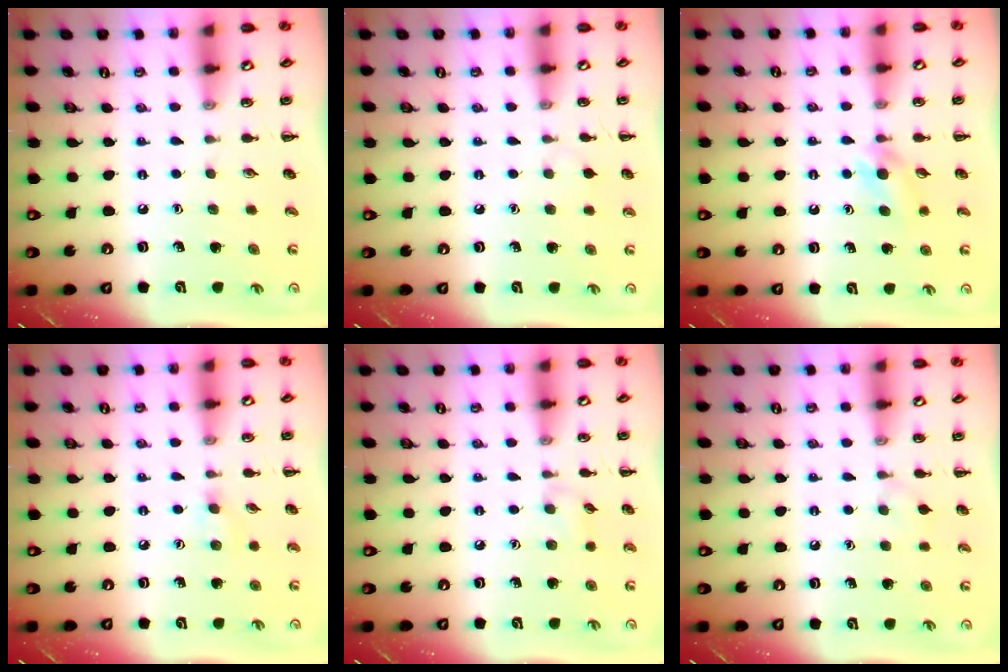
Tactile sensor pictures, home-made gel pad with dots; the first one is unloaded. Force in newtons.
{"total": 4.3, "press": 4.1, "slide": 1.4}
{"total": 5.0, "press": 4.6, "slide": 1.7}
{"total": 5.2, "press": 4.8, "slide": 2.0}
{"total": 4.8, "press": 4.4, "slide": 1.9}
{"total": 4.1, "press": 3.8, "slide": 1.6}